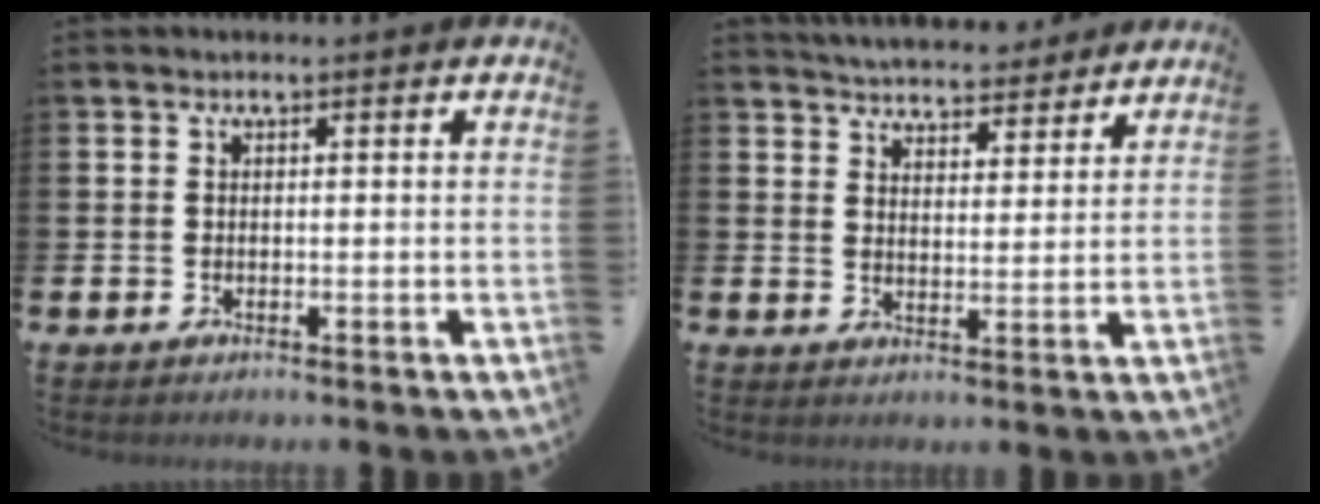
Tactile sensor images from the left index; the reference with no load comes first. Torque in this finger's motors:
{"motor_torque": [1.07, -1.07, 0.64, 0.06]}